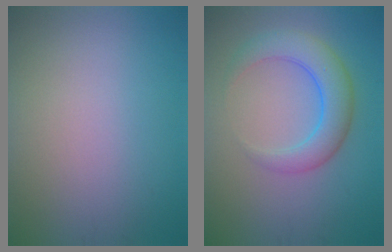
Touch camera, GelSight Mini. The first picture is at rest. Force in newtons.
{"total": 4.7, "press": 4.7, "slide": 0.1}